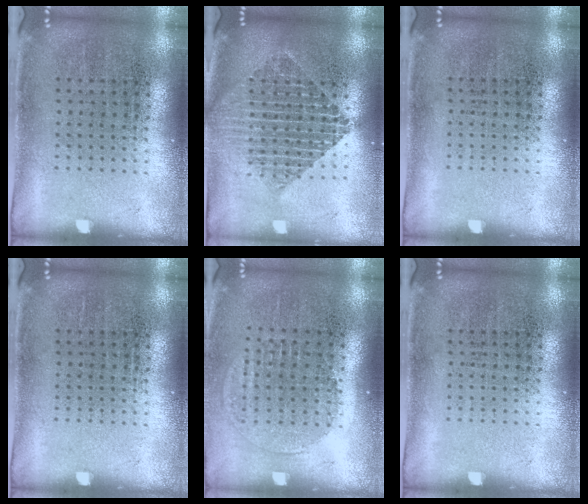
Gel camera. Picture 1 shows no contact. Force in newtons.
{"total": 1.8, "press": 1.6, "slide": 1.0}
{"total": 0.0}
{"total": 0.0}
{"total": 1.3, "press": 1.2, "slide": 0.5}
{"total": 0.0}